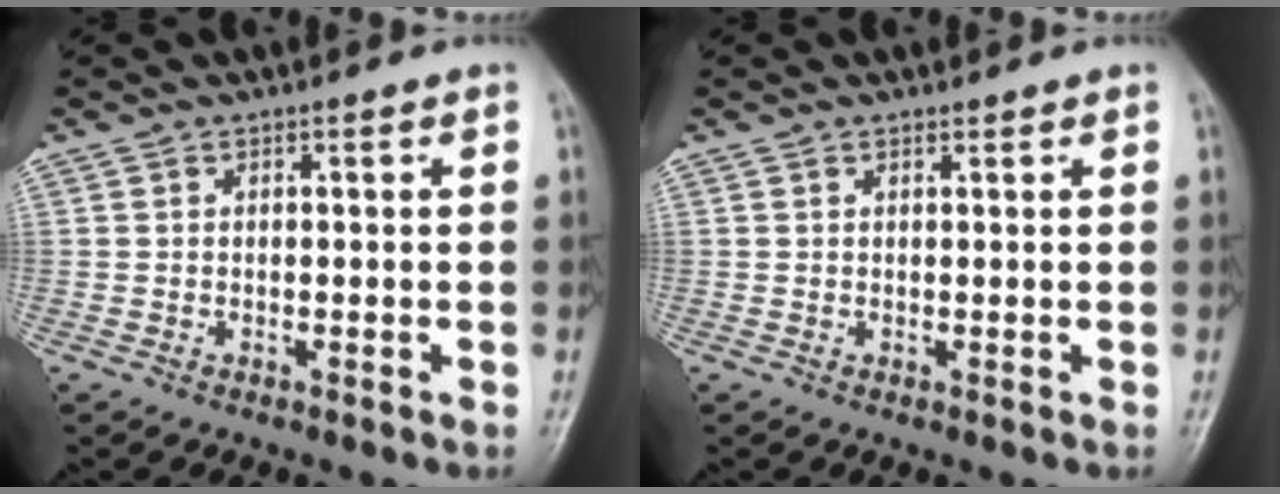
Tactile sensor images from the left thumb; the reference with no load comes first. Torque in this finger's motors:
{"motor_torque": [-0.01, 0.23, -0.15, -0.09, -0.02]}